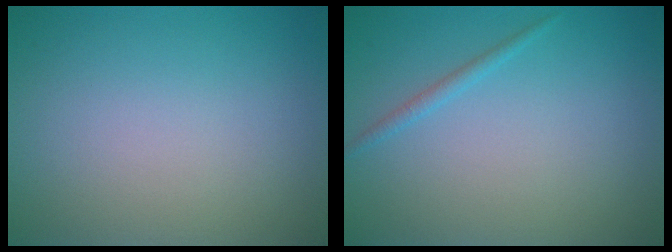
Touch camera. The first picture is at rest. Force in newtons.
{"total": 0.9, "press": 0.9, "slide": 0.2}